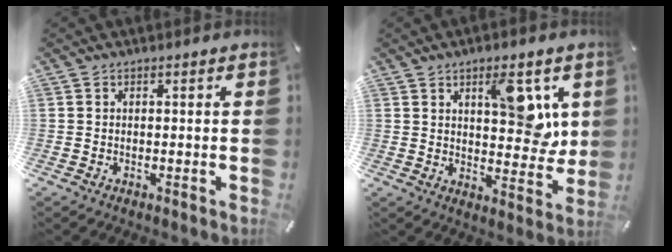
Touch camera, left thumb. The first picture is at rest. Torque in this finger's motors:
{"motor_torque": [1.84, 1.92, 1.23, -1.21, 0.39]}